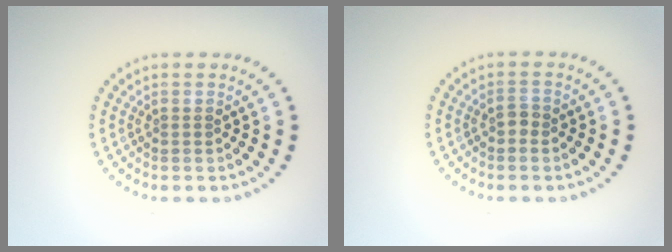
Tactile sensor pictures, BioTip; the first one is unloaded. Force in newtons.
{"total": 0.8, "press": 0.8, "slide": 0.2}